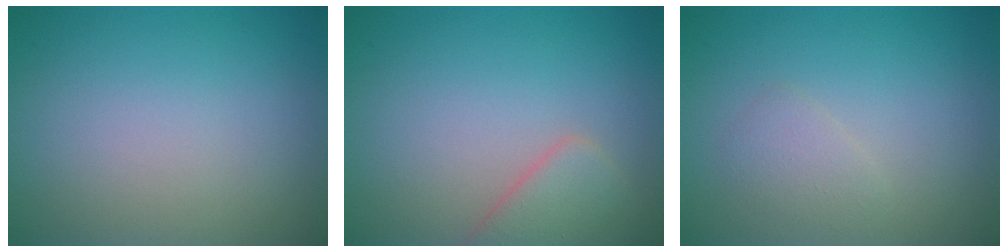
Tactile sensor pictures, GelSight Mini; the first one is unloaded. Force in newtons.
{"total": 2.8, "press": 2.8, "slide": 0.3}
{"total": 1.3, "press": 1.3, "slide": 0.0}